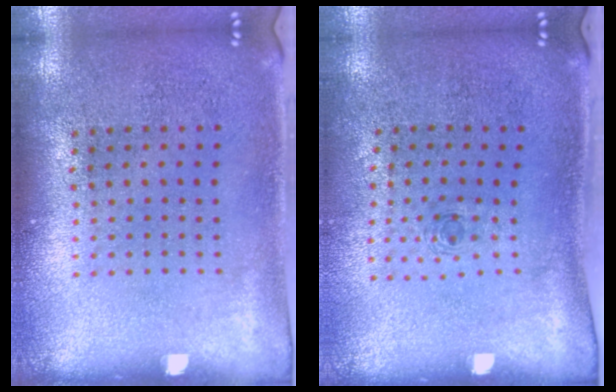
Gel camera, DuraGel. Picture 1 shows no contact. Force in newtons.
{"total": 0.7, "press": 0.2, "slide": 0.6}